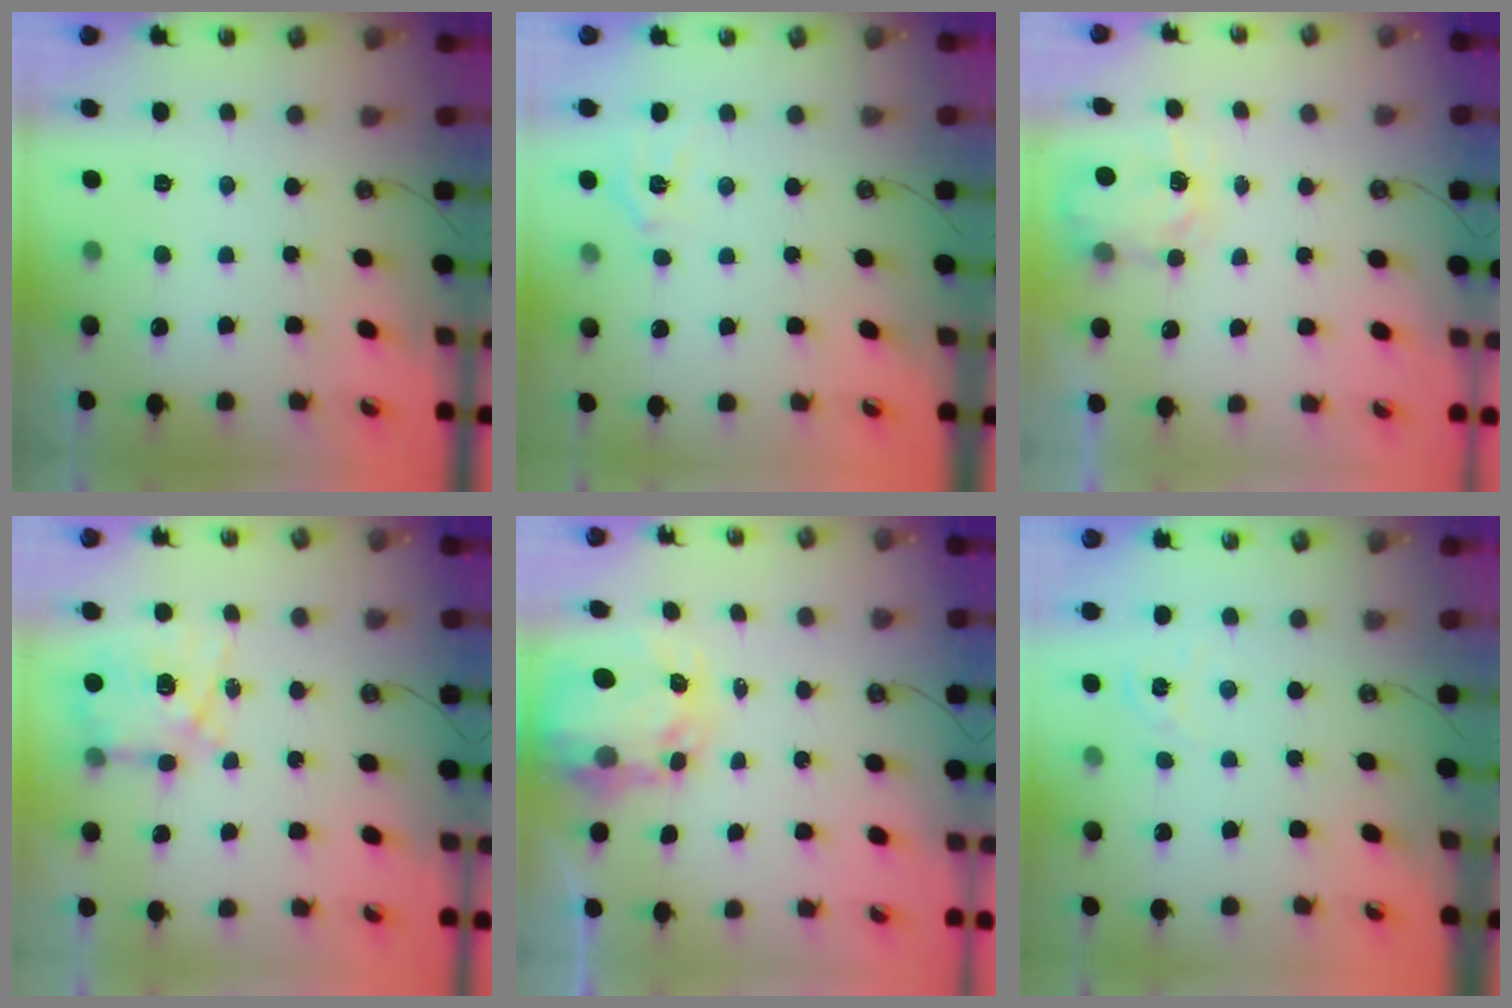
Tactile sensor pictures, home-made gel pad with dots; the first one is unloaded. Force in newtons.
{"total": 6.9, "press": 6.9, "slide": 0.7}
{"total": 3.8, "press": 3.8, "slide": 0.5}
{"total": 8.3, "press": 8.3, "slide": 0.5}
{"total": 5.0, "press": 5.0, "slide": 0.4}
{"total": 1.9, "press": 1.8, "slide": 0.3}